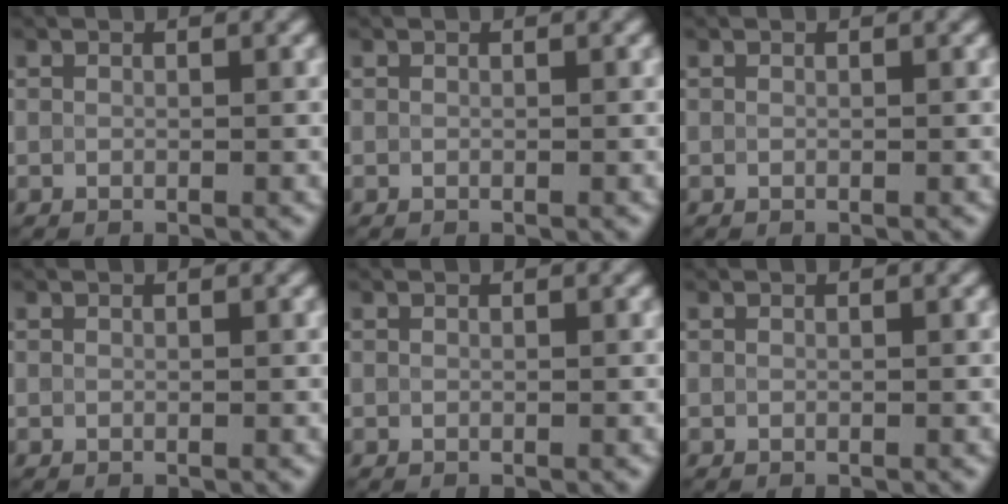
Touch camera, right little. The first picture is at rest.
{"total": 0.0}
{"total": 0.0}
{"total": 0.0}
{"total": 0.0}
{"total": 0.0}